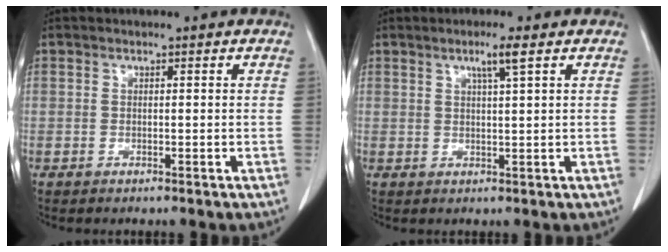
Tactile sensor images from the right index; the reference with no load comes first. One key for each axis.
{"total": 3.0, "fx": 1.5, "fy": -0.4, "fz": 2.5, "tx": -0.047, "ty": -0.002, "tz": 0.028}